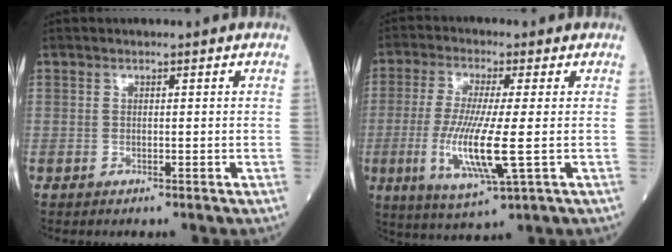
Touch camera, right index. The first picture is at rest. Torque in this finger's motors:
{"motor_torque": [0.43, -0.11, 0.36, 0.21]}